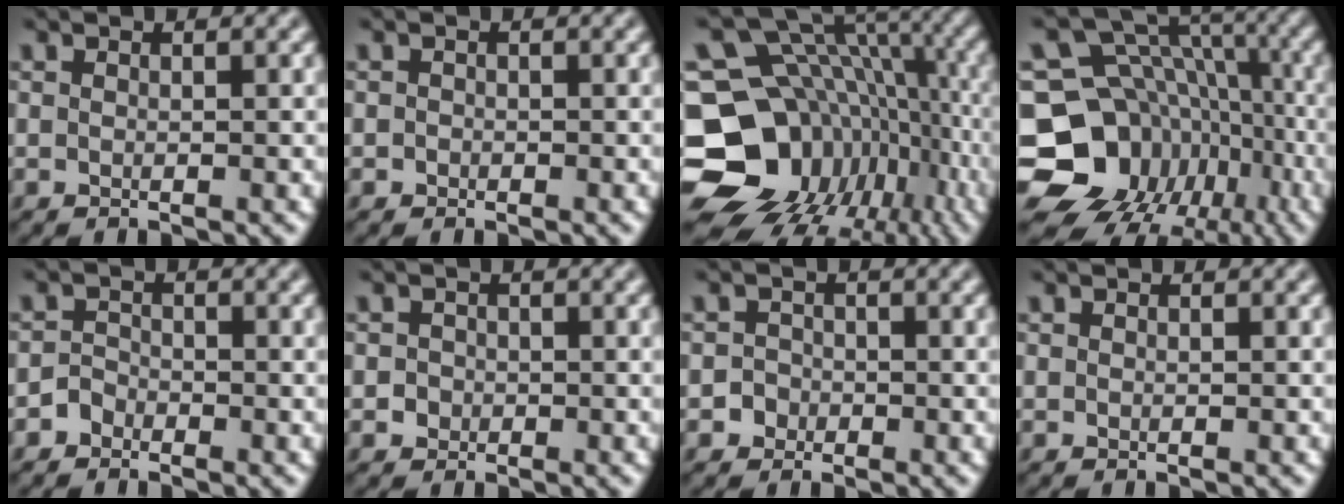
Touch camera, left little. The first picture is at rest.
{"total": 0.5, "force": [-0.2, 0.5, 0.0], "torque": [0.005, -0.004, -0.005]}
{"total": 17.7, "force": [-5.6, 13.8, 9.6], "torque": [-0.175, 0.002, -0.072]}
{"total": 17.2, "force": [-6.6, 14.6, 6.5], "torque": [-0.134, -0.004, -0.106]}
{"total": 1.3, "force": [-1.0, 0.9, 0.1], "torque": [0.002, 0.007, -0.020]}
{"total": 1.1, "force": [-0.1, 1.1, 0.2], "torque": [0.008, -0.002, 0.001]}
{"total": 1.6, "force": [-0.6, 1.5, 0.0], "torque": [0.021, 0.002, -0.016]}
{"total": 0.0}